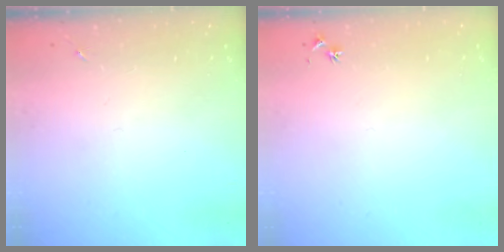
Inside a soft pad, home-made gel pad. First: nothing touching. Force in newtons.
{"total": 2.5, "press": 2.5, "slide": 0.3}